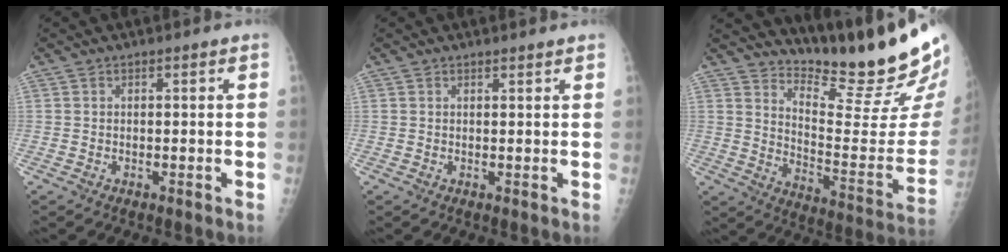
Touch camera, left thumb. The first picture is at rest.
{"total": 1.0, "force": [1.0, 0.0, 0.3], "torque": [0.000, -0.005, 0.016]}
{"total": 20.6, "force": [17.5, 1.8, 10.7], "torque": [-0.132, -0.164, 0.255]}